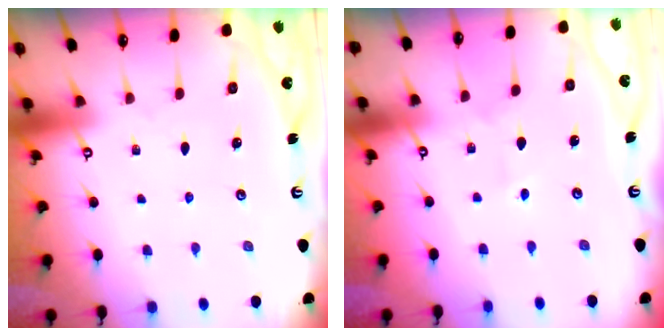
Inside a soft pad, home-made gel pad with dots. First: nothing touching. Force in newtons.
{"total": 2.5, "press": 2.5, "slide": 0.3}